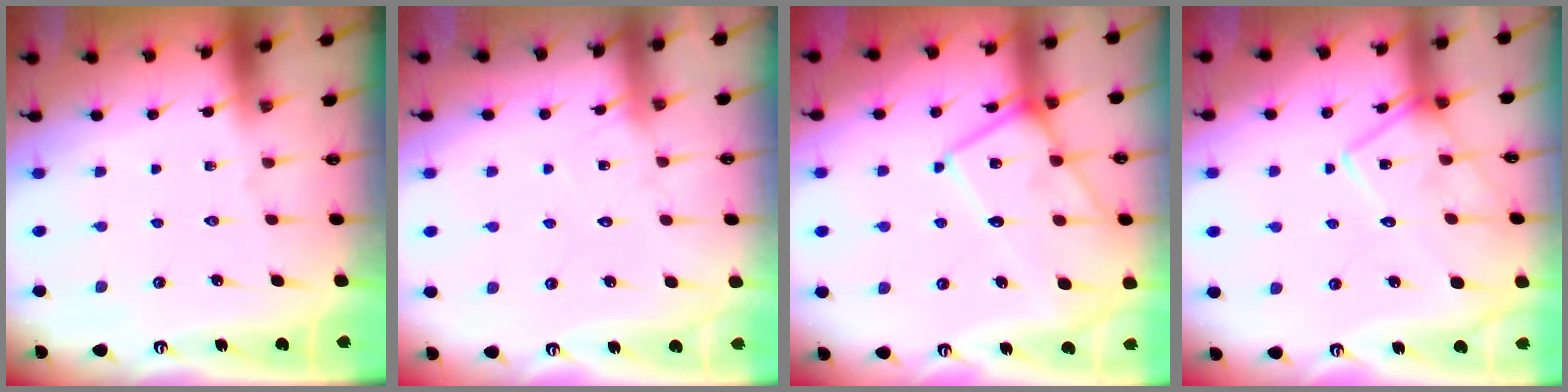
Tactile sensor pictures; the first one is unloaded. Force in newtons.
{"total": 6.8, "press": 6.8, "slide": 0.6}
{"total": 14.0, "press": 14.0, "slide": 1.3}
{"total": 13.5, "press": 13.5, "slide": 0.8}